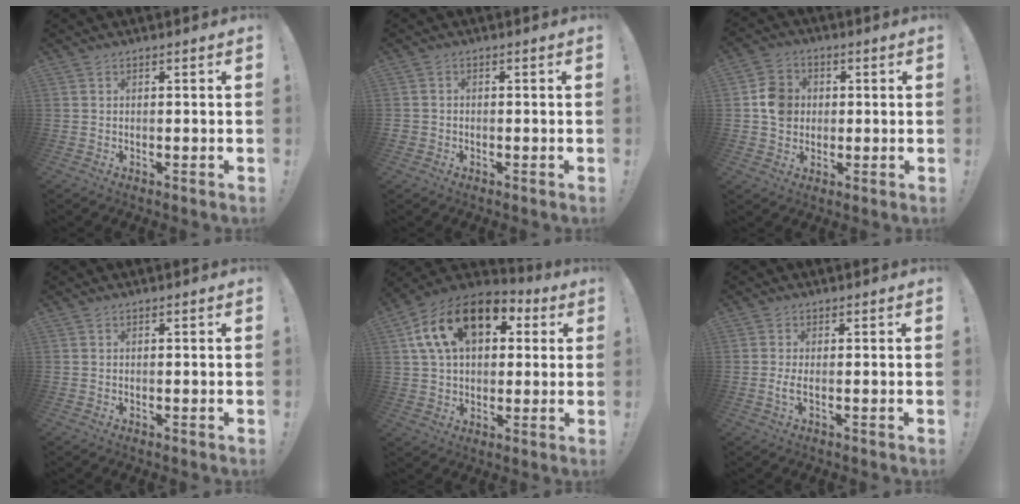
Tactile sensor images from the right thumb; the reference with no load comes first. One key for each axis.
{"total": 1.4, "fx": -0.7, "fy": 1.2, "fz": 0.3, "tx": -0.005, "ty": 0.006, "tz": -0.012}
{"total": 8.2, "fx": 0.3, "fy": 7.5, "fz": 3.3, "tx": -0.039, "ty": 0.013, "tz": 0.011}
{"total": 0.0}
{"total": 19.1, "fx": 7.6, "fy": 12.0, "fz": 12.8, "tx": -0.213, "ty": -0.009, "tz": 0.140}
{"total": 2.4, "fx": -0.3, "fy": 0.4, "fz": 2.4, "tx": -0.042, "ty": -0.001, "tz": -0.005}